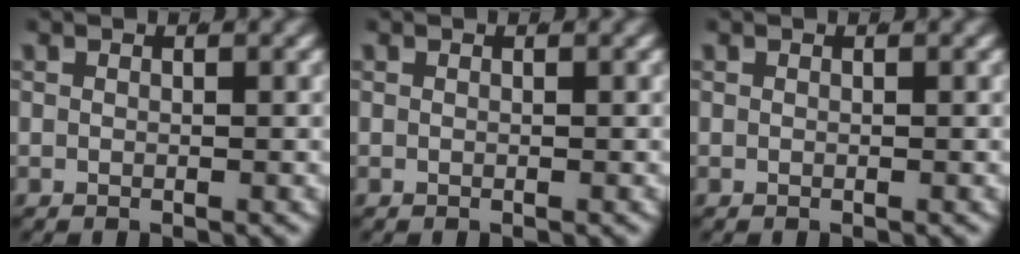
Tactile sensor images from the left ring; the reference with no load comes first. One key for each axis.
{"total": 0.0}
{"total": 0.0}